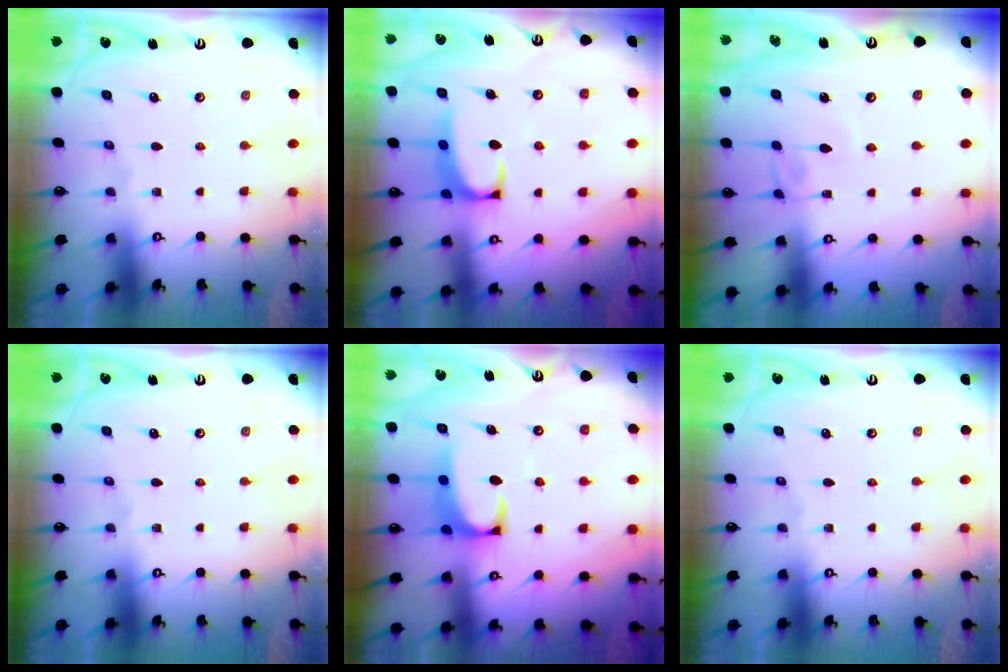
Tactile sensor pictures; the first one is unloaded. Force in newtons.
{"total": 2.5, "press": 2.4, "slide": 0.8}
{"total": 4.3, "press": 4.3, "slide": 0.1}
{"total": 0.0}
{"total": 2.5, "press": 2.3, "slide": 1.0}
{"total": 0.0}